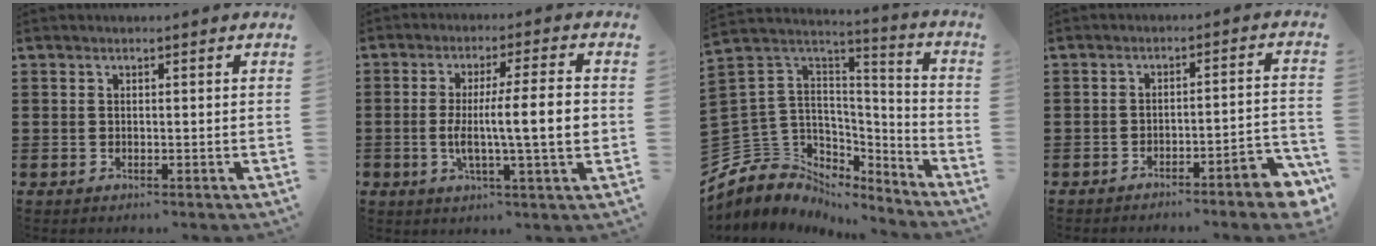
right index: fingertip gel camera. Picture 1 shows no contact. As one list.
[{"total": 10.0, "force": [-0.9, 0.9, 9.9], "torque": [-0.161, -0.005, -0.019]}, {"total": 7.5, "force": [-2.0, 7.1, 0.9], "torque": [-0.072, -0.028, -0.037]}, {"total": 4.0, "force": [-3.5, 0.0, 2.1], "torque": [-0.035, -0.008, -0.068]}]